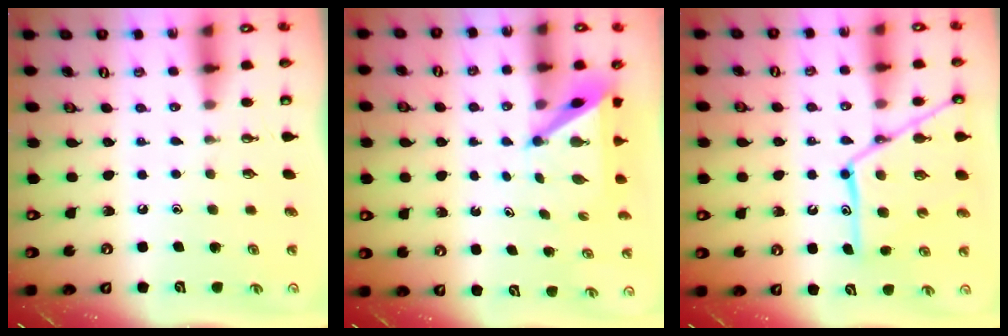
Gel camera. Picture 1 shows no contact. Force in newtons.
{"total": 4.9, "press": 4.8, "slide": 0.5}
{"total": 16.8, "press": 16.8, "slide": 1.4}